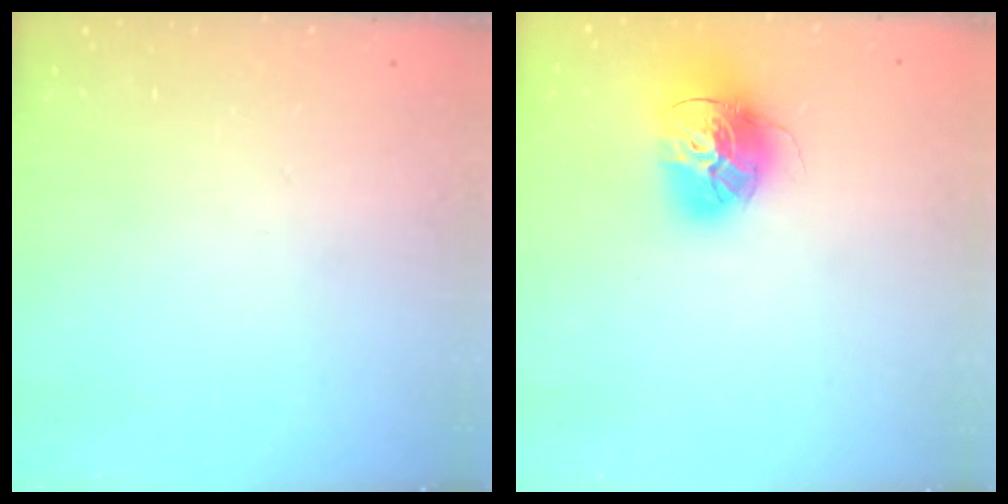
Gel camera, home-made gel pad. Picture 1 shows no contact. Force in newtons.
{"total": 16.8, "press": 16.7, "slide": 1.5}